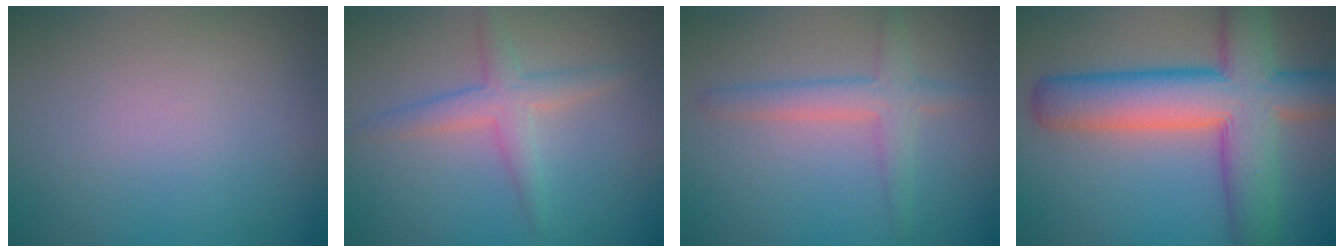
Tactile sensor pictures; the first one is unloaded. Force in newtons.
{"total": 2.7, "press": 2.7, "slide": 0.1}
{"total": 2.9, "press": 2.9, "slide": 0.2}
{"total": 10.5, "press": 10.5, "slide": 0.5}